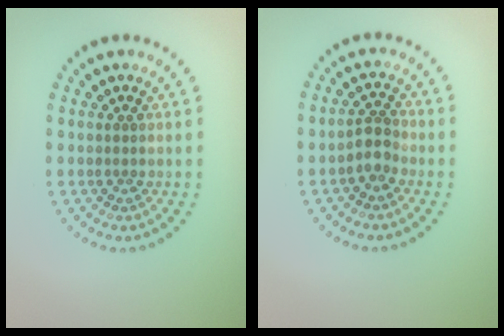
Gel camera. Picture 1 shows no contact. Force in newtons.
{"total": 2.1, "press": 1.8, "slide": 1.1}